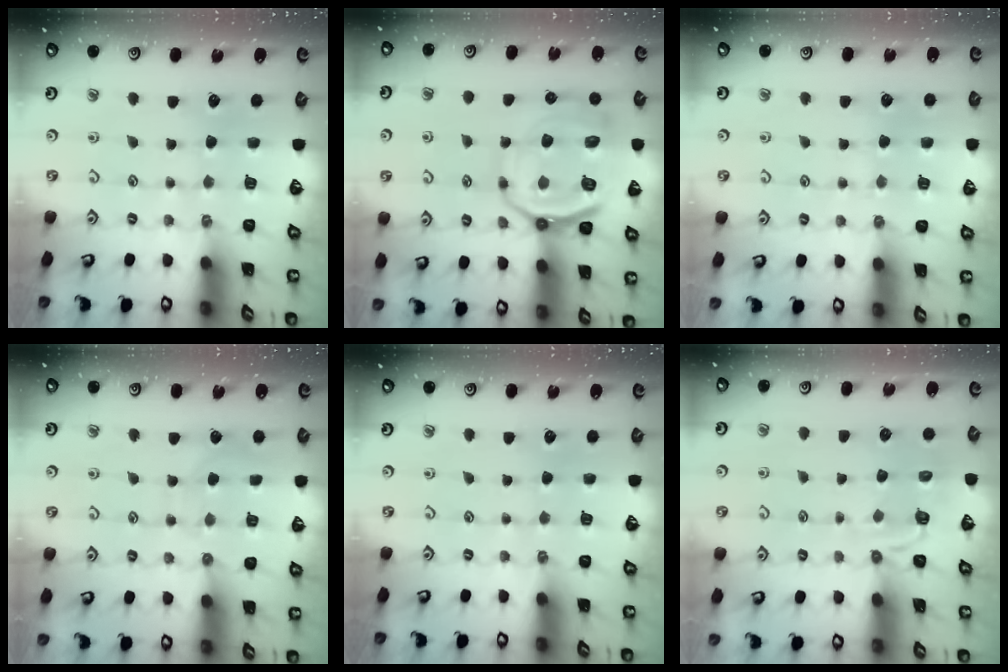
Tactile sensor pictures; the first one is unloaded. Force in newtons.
{"total": 15.0, "press": 14.9, "slide": 1.8}
{"total": 4.7, "press": 4.6, "slide": 0.6}
{"total": 5.4, "press": 5.4, "slide": 0.5}
{"total": 0.0}
{"total": 3.3, "press": 2.6, "slide": 2.1}